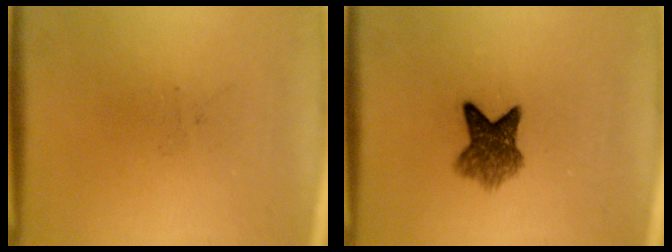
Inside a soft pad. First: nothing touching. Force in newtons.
{"total": 5.9}